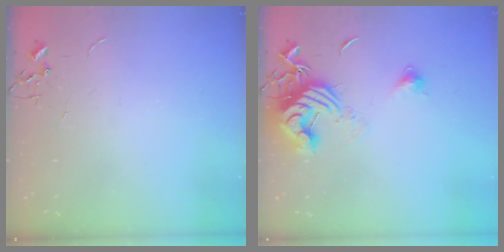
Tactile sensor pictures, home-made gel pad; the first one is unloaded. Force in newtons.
{"total": 12.9, "press": 12.8, "slide": 1.6}